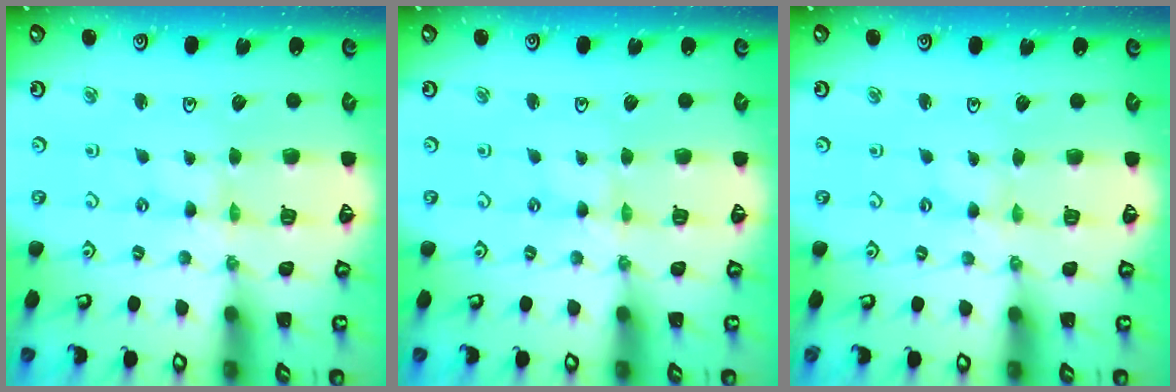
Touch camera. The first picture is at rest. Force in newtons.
{"total": 0.0}
{"total": 0.5, "press": 0.5, "slide": 0.1}